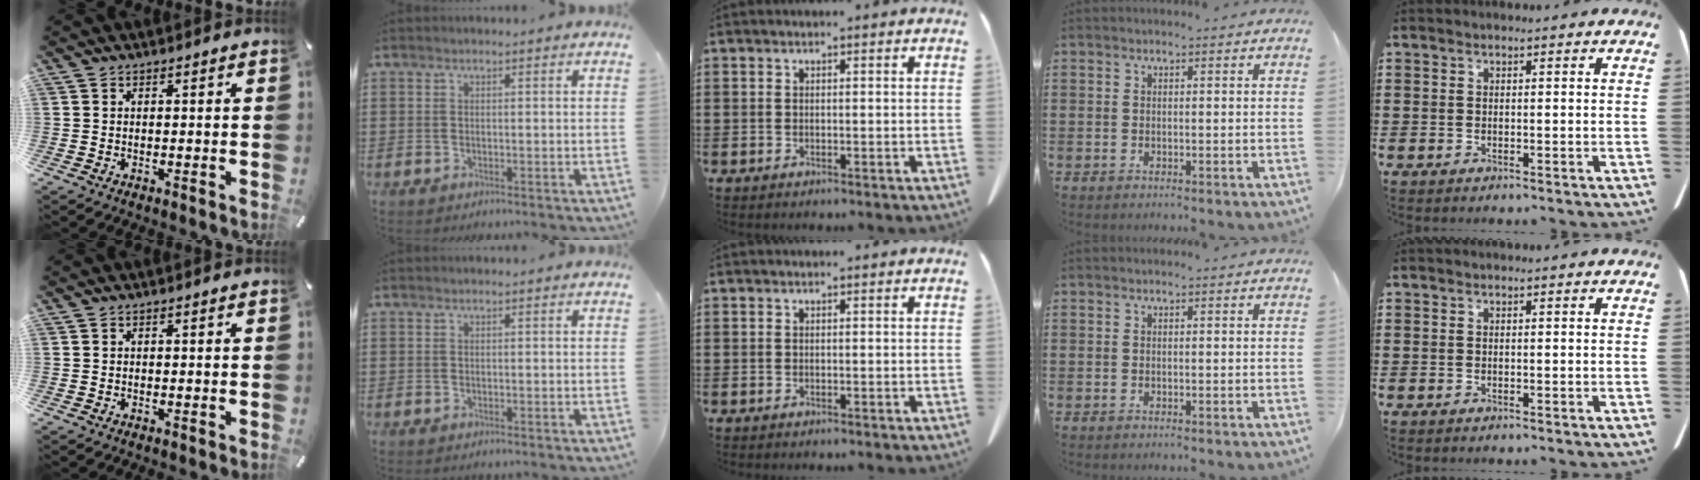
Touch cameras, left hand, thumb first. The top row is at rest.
{}